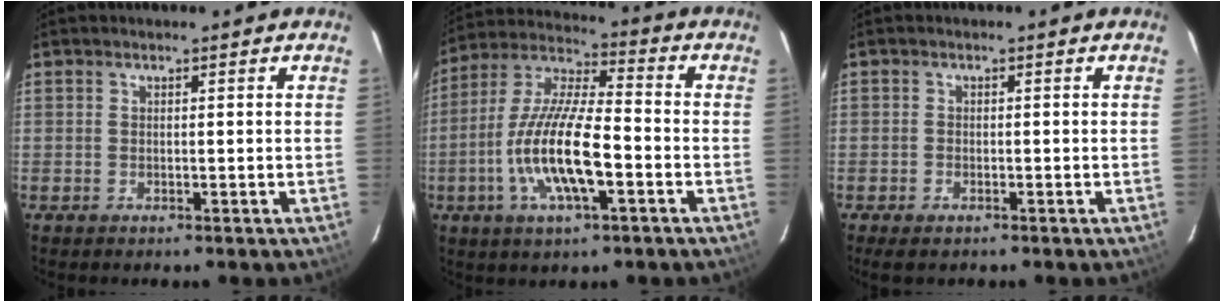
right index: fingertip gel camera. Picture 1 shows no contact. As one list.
[{"total": 15.5, "force": [-4.8, 4.1, 14.1], "torque": [-0.287, -0.008, -0.096]}, {"total": 2.3, "force": [-1.7, 1.2, 1.1], "torque": [-0.027, -0.005, -0.031]}]